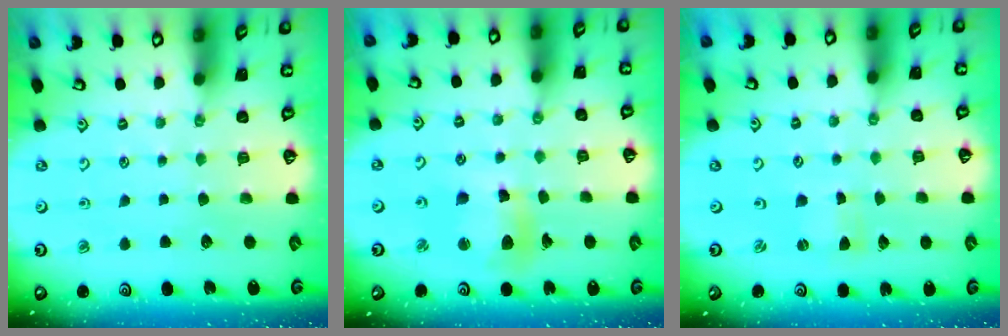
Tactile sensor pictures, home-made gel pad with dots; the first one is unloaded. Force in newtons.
{"total": 10.9, "press": 10.7, "slide": 1.8}
{"total": 0.0}